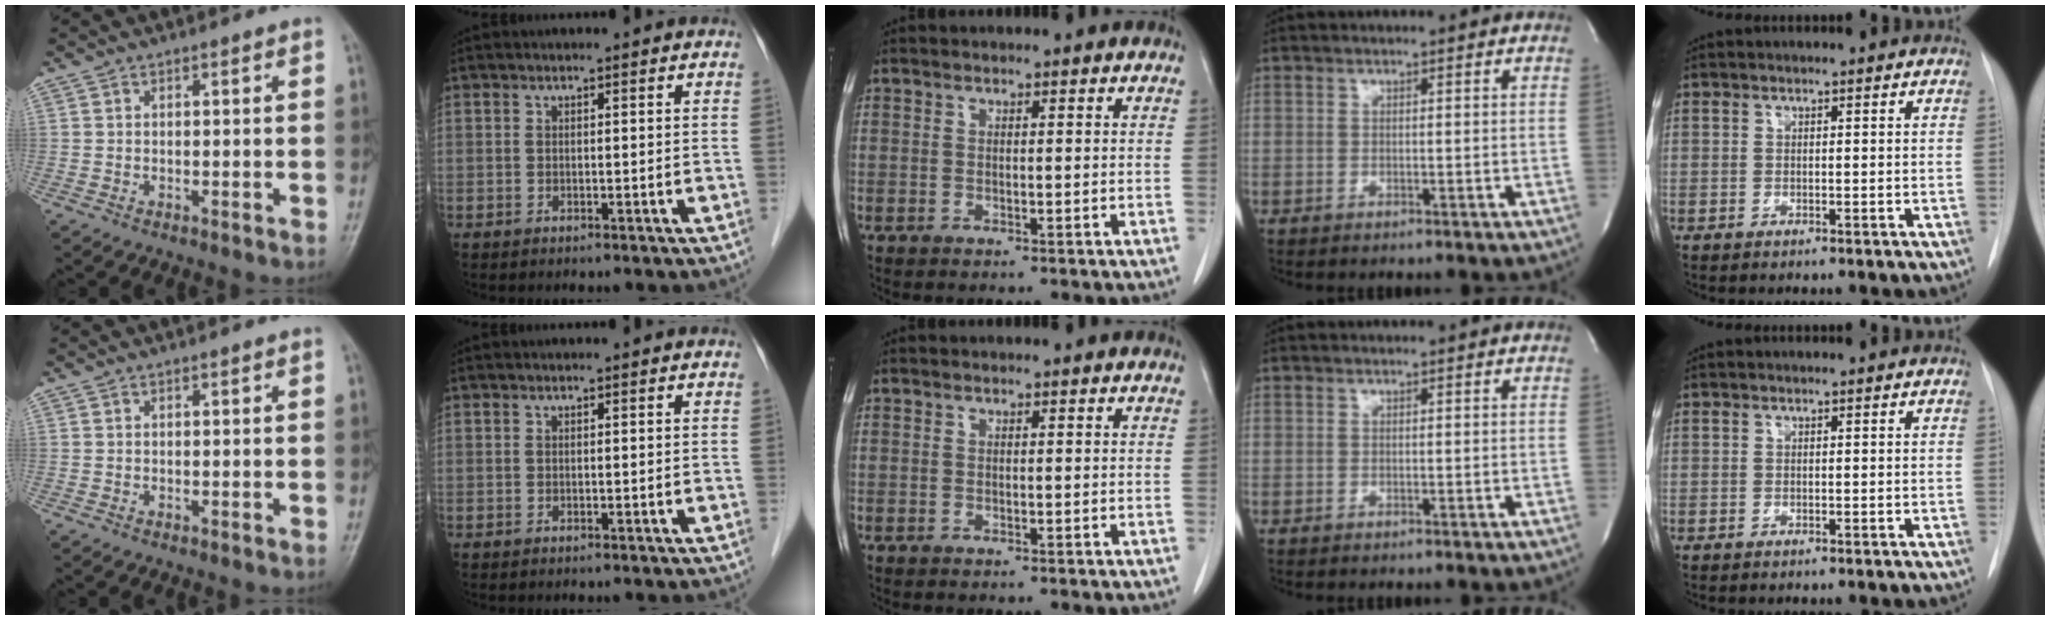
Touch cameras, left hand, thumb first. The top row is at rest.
{}